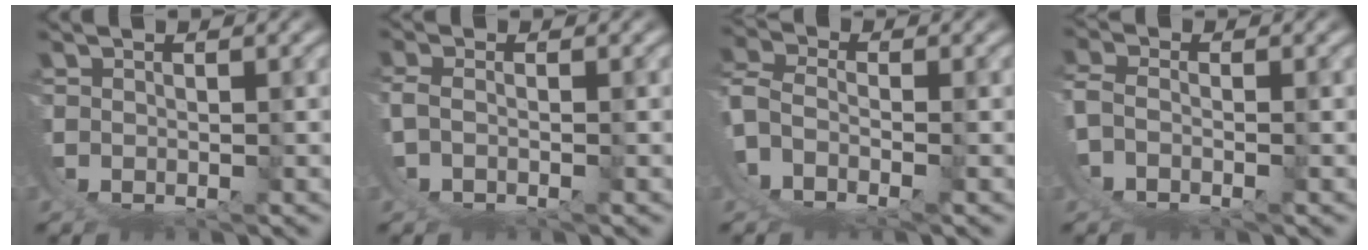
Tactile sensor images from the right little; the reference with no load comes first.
{"total": 1.5, "force": [-0.2, -0.8, 1.3], "torque": [-0.023, -0.001, -0.001]}
{"total": 5.2, "force": [-2.0, 3.0, 3.7], "torque": [-0.087, -0.023, -0.028]}
{"total": 2.2, "force": [-0.9, 0.8, 1.9], "torque": [-0.038, -0.005, -0.017]}